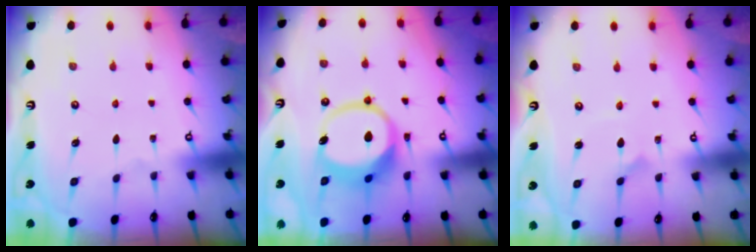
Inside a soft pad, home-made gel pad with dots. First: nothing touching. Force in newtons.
{"total": 9.3, "press": 9.2, "slide": 1.3}
{"total": 1.7, "press": 1.7, "slide": 0.1}